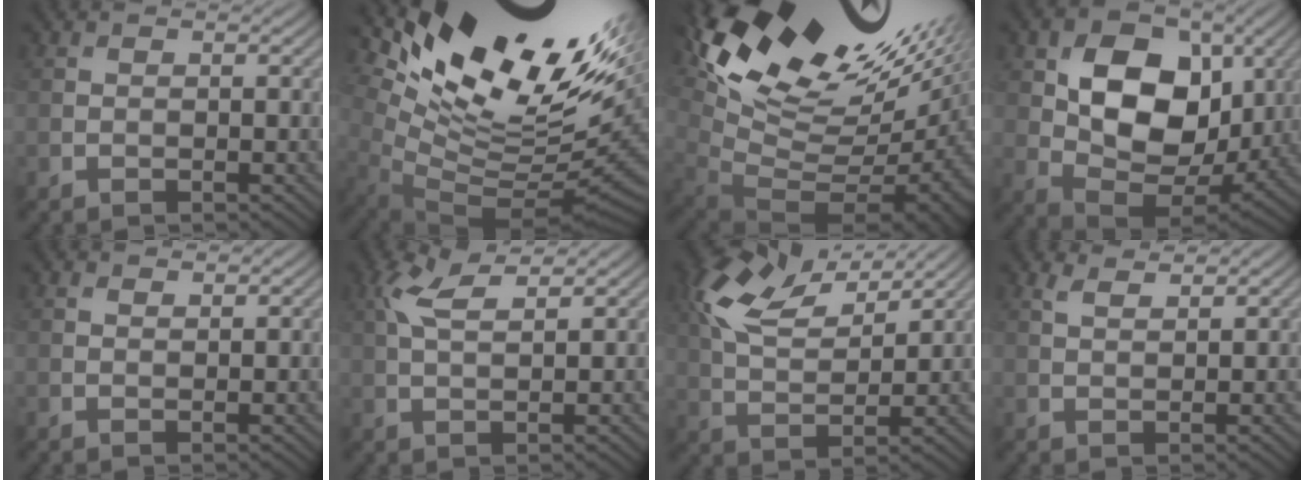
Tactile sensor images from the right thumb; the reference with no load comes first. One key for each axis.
{"total": 17.6, "fx": 8.1, "fy": 6.9, "fz": 14.1, "tx": -0.195, "ty": 0.011, "tz": 0.165}
{"total": 18.7, "fx": 9.1, "fy": 8.9, "fz": 13.7, "tx": -0.205, "ty": 0.007, "tz": 0.191}
{"total": 12.9, "fx": 2.9, "fy": 9.0, "fz": 8.8, "tx": -0.154, "ty": -0.004, "tz": 0.059}
{"total": 1.1, "fx": 1.1, "fy": 0.3, "fz": 0.1, "tx": -0.005, "ty": 0.000, "tz": 0.026}
{"total": 4.8, "fx": 2.8, "fy": 1.2, "fz": 3.7, "tx": -0.079, "ty": 0.009, "tz": 0.062}
{"total": 9.5, "fx": 6.2, "fy": 3.7, "fz": 6.2, "tx": -0.142, "ty": 0.013, "tz": 0.130}
{"total": 2.4, "fx": 2.2, "fy": 0.4, "fz": 1.0, "tx": -0.026, "ty": 0.003, "tz": 0.051}